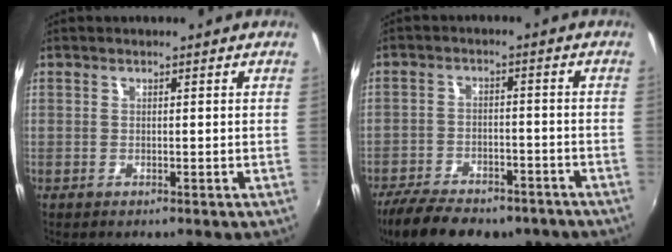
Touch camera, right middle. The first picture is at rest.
{"total": 17.2, "force": [-13.1, 6.8, 8.7], "torque": [-0.186, -0.025, -0.193]}